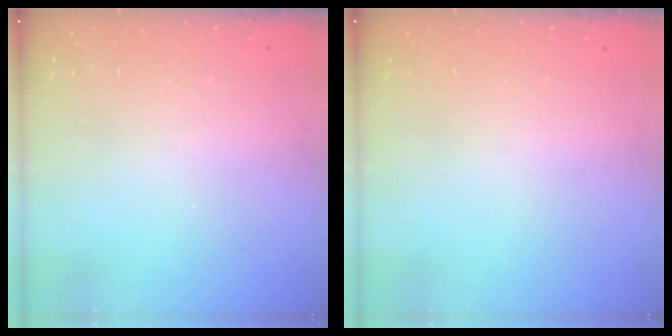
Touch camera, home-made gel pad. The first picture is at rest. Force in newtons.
{"total": 0.0}